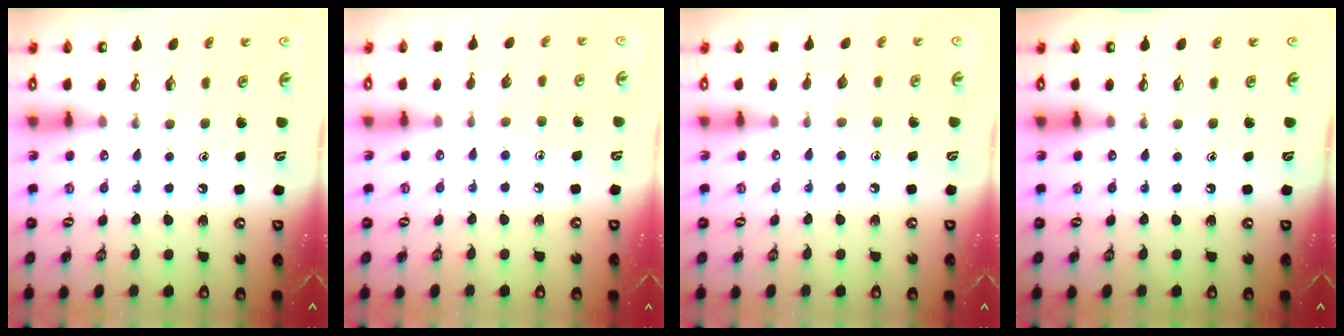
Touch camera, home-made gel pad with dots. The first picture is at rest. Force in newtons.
{"total": 6.6, "press": 6.6, "slide": 0.6}
{"total": 5.7, "press": 5.7, "slide": 0.4}
{"total": 0.0}